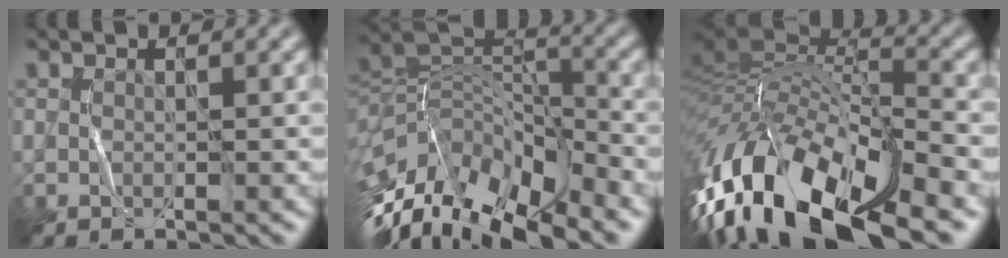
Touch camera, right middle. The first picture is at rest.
{"total": 13.9, "force": [-9.2, 5.4, 8.9], "torque": [-0.189, 0.014, -0.147]}
{"total": 15.3, "force": [-7.9, 6.3, 11.4], "torque": [-0.238, 0.015, -0.143]}